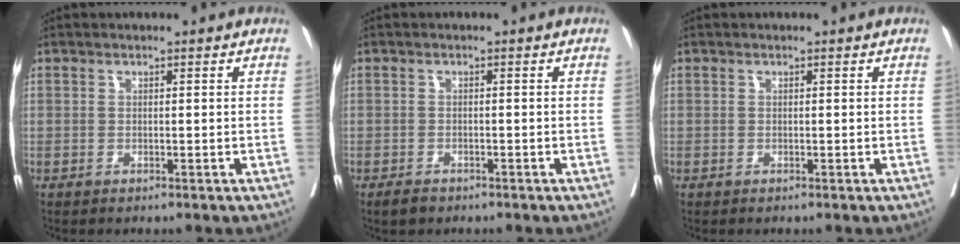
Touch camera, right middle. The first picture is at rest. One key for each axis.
{"total": 1.8, "fx": -1.4, "fy": 0.9, "fz": 0.7, "tx": -0.015, "ty": -0.001, "tz": -0.018}
{"total": 0.0}